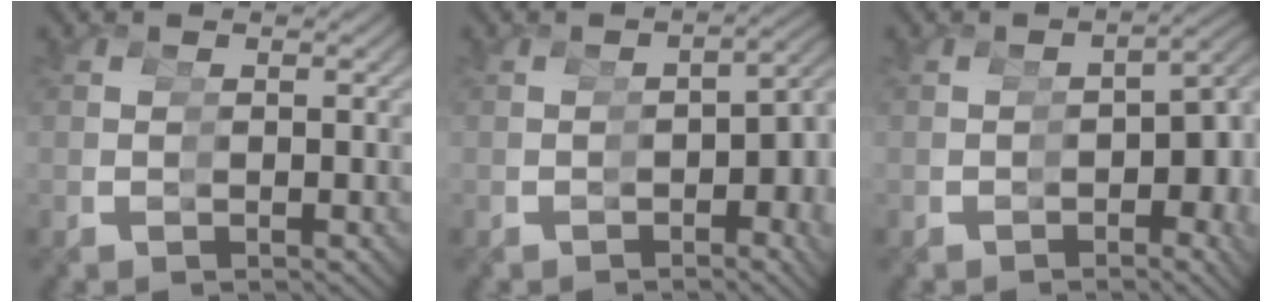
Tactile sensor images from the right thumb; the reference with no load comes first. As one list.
[{"total": 5.5, "force": [-0.7, 3.0, 4.6], "torque": [-0.052, 0.002, -0.013]}, {"total": 6.4, "force": [-1.0, 3.8, 5.1], "torque": [-0.061, -0.005, -0.014]}]